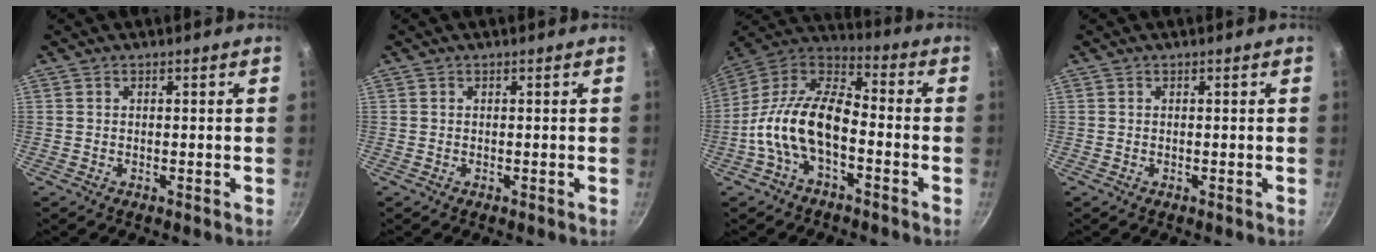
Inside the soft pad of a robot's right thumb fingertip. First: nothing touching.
{"total": 0.0}
{"total": 15.9, "force": [-4.5, 8.4, 12.8], "torque": [-0.225, 0.056, -0.101]}
{"total": 0.0}